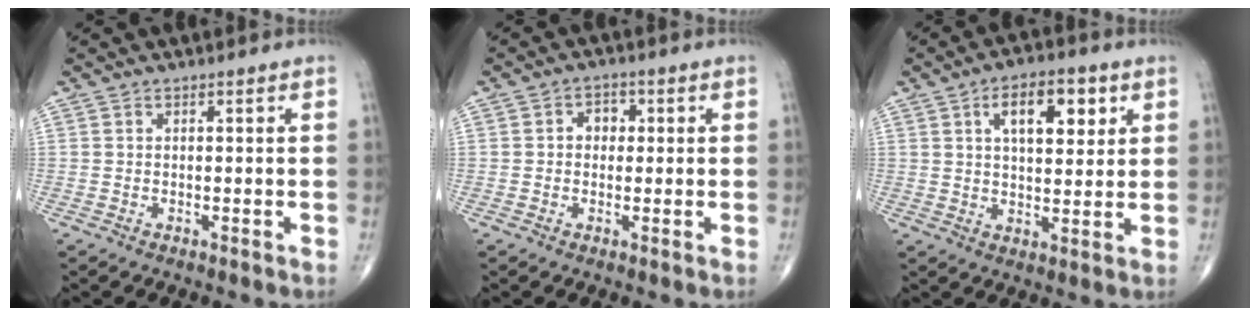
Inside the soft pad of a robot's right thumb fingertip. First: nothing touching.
{"total": 3.2, "force": [0.3, 2.6, 1.8], "torque": [-0.007, 0.010, -0.002]}
{"total": 10.5, "force": [4.1, 5.0, 8.2], "torque": [-0.099, -0.011, 0.062]}